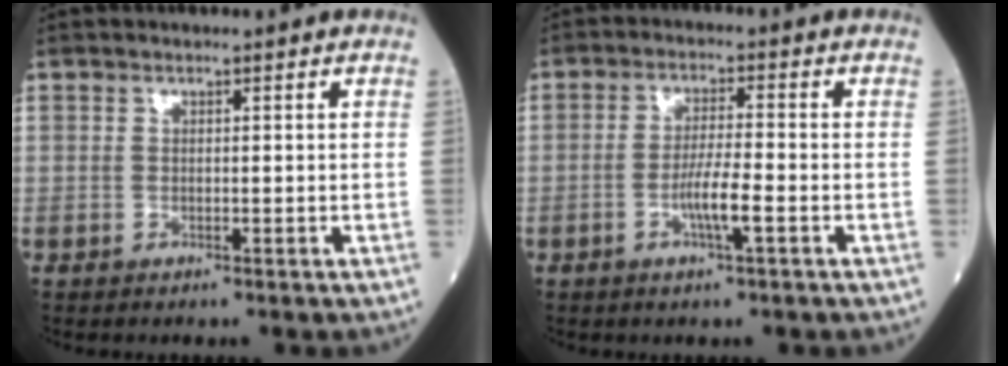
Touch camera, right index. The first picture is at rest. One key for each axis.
{"total": 4.9, "fx": -1.8, "fy": 0.0, "fz": 4.5, "tx": -0.087, "ty": -0.005, "tz": -0.036}